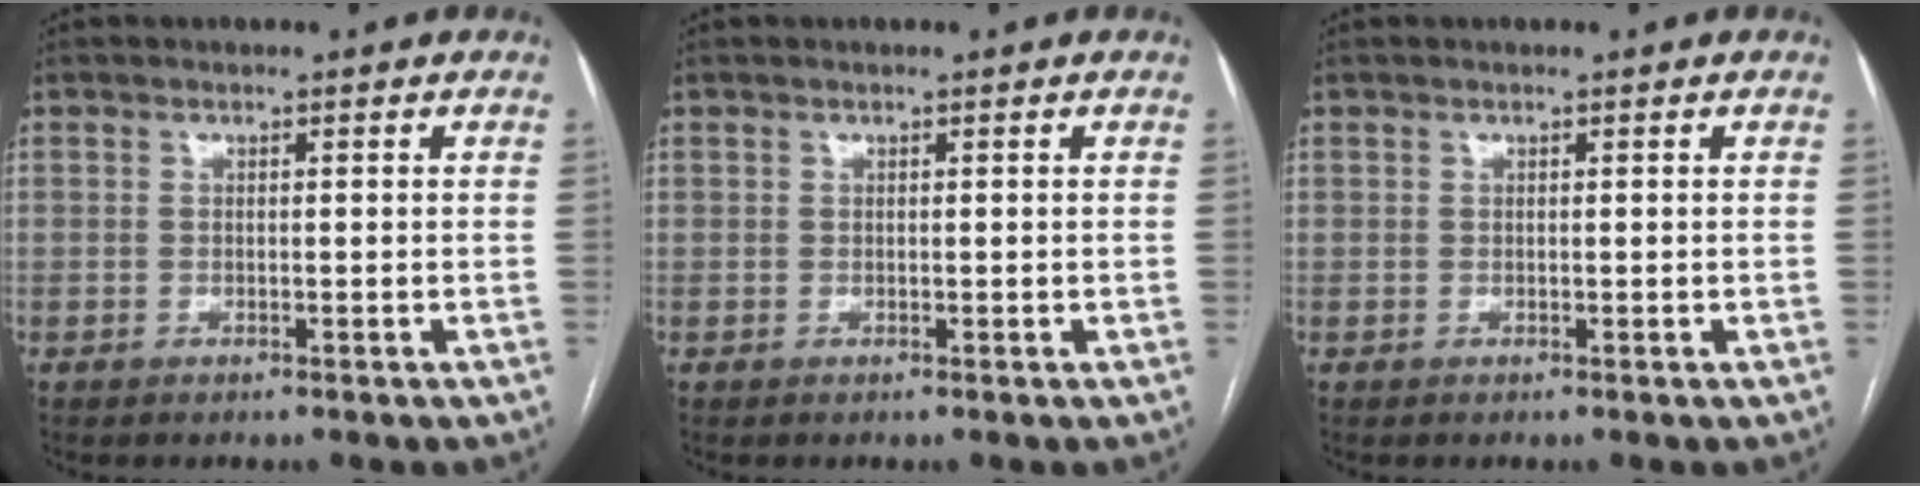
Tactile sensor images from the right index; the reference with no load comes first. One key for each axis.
{"total": 0.0}
{"total": 0.0}